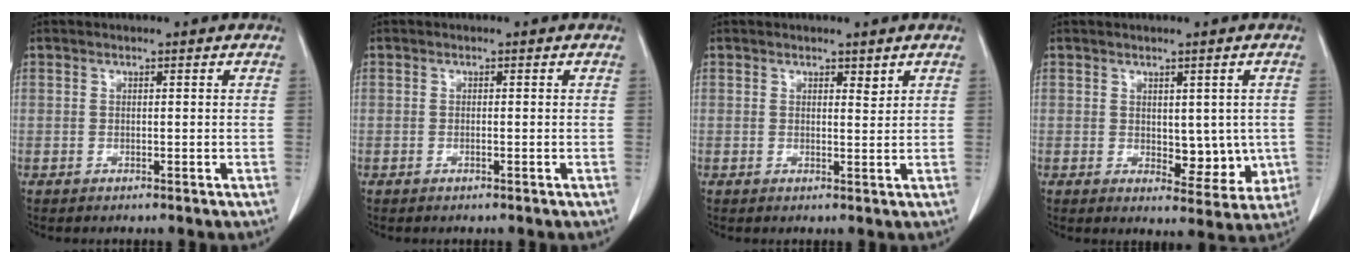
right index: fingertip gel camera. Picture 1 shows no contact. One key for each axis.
{"total": 0.0}
{"total": 1.2, "fx": 1.0, "fy": 0.5, "fz": 0.6, "tx": -0.009, "ty": -0.008, "tz": 0.014}
{"total": 6.2, "fx": -0.1, "fy": 3.5, "fz": 5.1, "tx": -0.049, "ty": -0.008, "tz": 0.013}